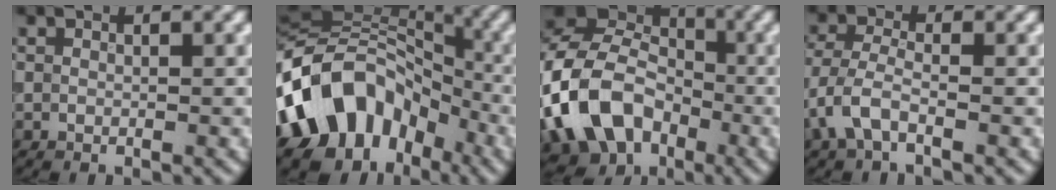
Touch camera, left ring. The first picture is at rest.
{"total": 14.0, "force": [-5.0, 10.3, 8.2], "torque": [-0.144, 0.011, -0.106]}
{"total": 13.5, "force": [-4.3, 10.3, 7.5], "torque": [-0.164, -0.011, -0.089]}
{"total": 3.4, "force": [-1.6, 1.6, 2.6], "torque": [-0.063, 0.005, -0.042]}